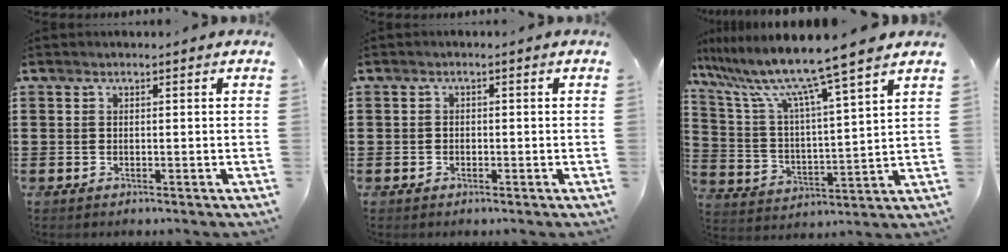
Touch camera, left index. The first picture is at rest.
{"total": 0.9, "force": [-0.5, 0.7, 0.2], "torque": [-0.008, 0.000, -0.011]}
{"total": 10.4, "force": [8.8, -0.8, 5.3], "torque": [-0.141, -0.058, 0.143]}